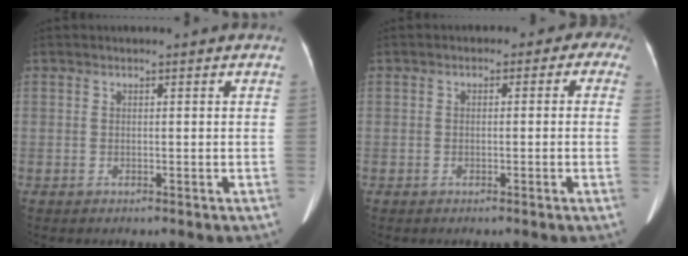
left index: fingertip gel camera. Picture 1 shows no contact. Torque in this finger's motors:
{"motor_torque": [0.90, -1.02, 0.03, 0.03]}